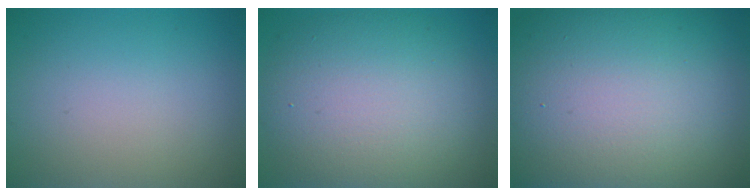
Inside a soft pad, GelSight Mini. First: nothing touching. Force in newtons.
{"total": 10.8, "press": 10.8, "slide": 0.9}
{"total": 20.6, "press": 20.6, "slide": 0.9}